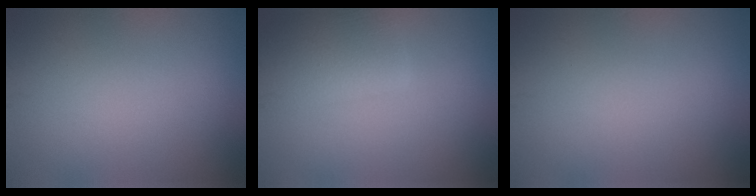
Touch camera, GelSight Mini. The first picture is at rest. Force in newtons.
{"total": 4.3, "press": 4.3, "slide": 0.3}
{"total": 0.0}